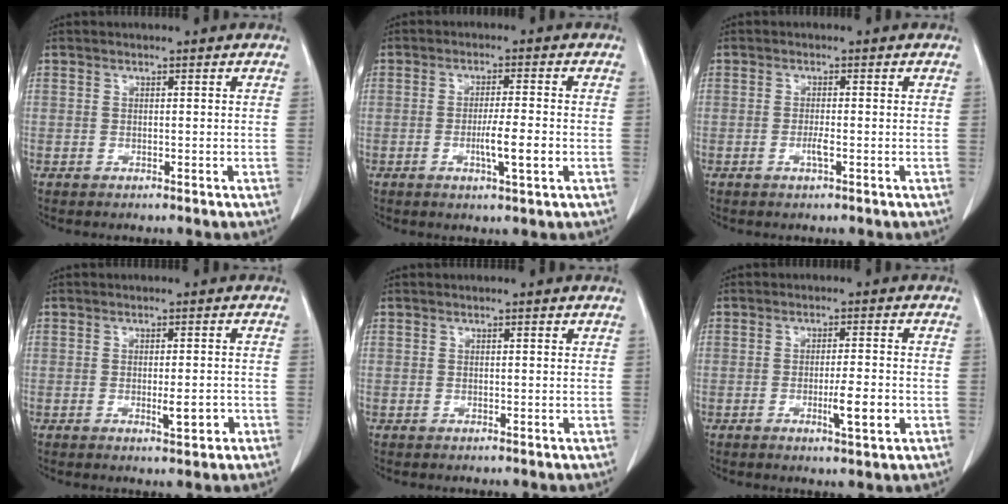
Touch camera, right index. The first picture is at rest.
{"total": 5.2, "force": [-1.4, 0.1, 5.0], "torque": [-0.084, -0.006, -0.020]}
{"total": 1.5, "force": [-0.6, 0.0, 1.4], "torque": [-0.030, -0.002, -0.011]}
{"total": 3.1, "force": [-1.0, 0.7, 2.9], "torque": [-0.044, -0.002, -0.010]}
{"total": 0.0}
{"total": 4.8, "force": [-1.4, 0.3, 4.6], "torque": [-0.075, -0.005, -0.018]}